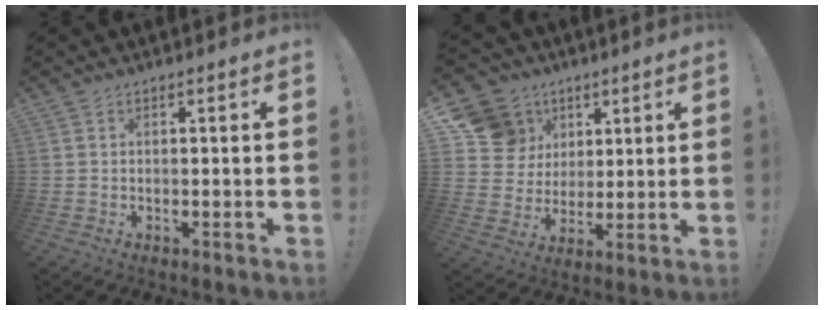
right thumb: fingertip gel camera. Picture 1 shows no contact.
{"total": 14.0, "force": [5.7, 12.1, 4.1], "torque": [-0.064, -0.018, 0.128]}